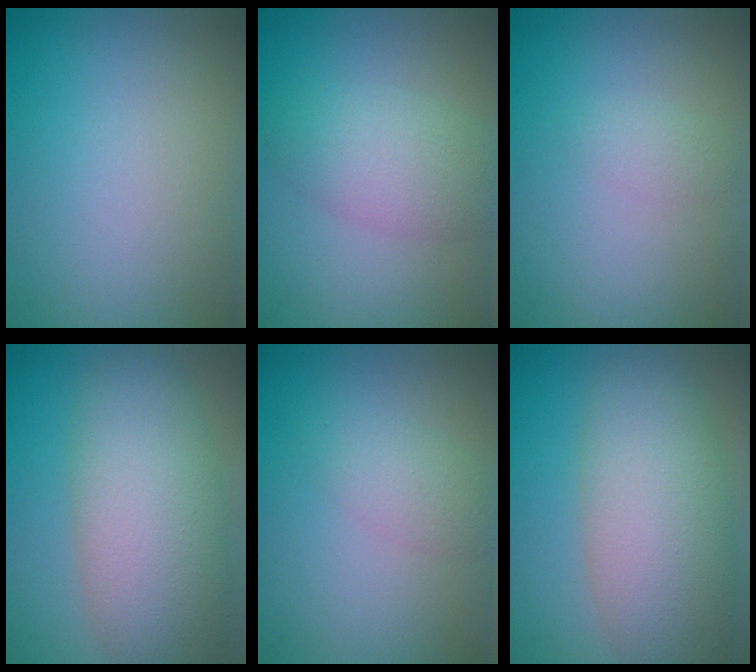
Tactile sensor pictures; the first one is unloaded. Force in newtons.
{"total": 4.2, "press": 4.2, "slide": 0.2}
{"total": 1.1, "press": 1.1, "slide": 0.0}
{"total": 8.5, "press": 8.5, "slide": 0.2}
{"total": 2.2, "press": 2.2, "slide": 0.2}
{"total": 7.7, "press": 7.7, "slide": 0.7}